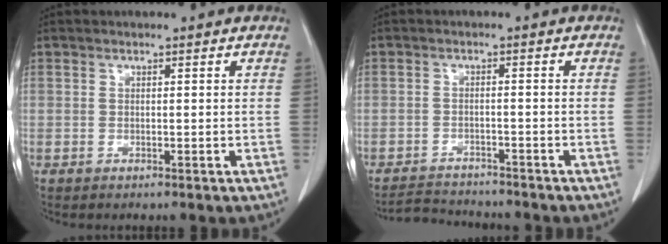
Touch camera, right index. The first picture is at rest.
{"total": 4.6, "force": [-4.6, 0.5, -0.1], "torque": [-0.001, -0.009, -0.079]}